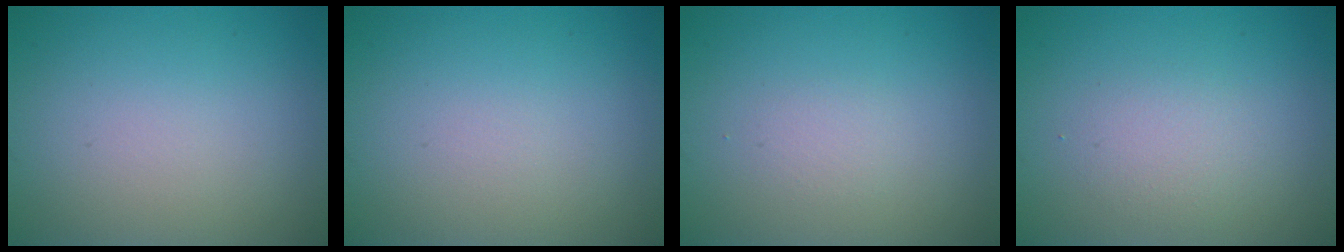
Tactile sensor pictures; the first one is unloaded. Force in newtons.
{"total": 0.0}
{"total": 0.8, "press": 0.8, "slide": 0.1}
{"total": 1.7, "press": 1.7, "slide": 0.0}